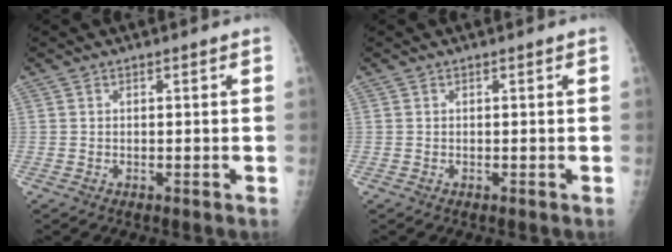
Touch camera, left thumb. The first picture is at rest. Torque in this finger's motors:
{"motor_torque": [-0.10, 0.10, -0.03, 0.04, 0.00]}